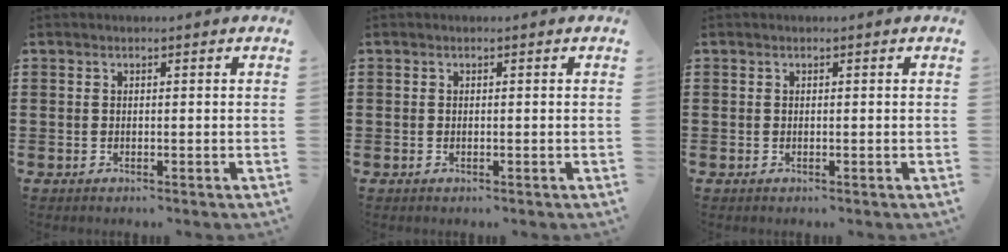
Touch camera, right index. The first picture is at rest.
{"total": 0.0}
{"total": 0.0}